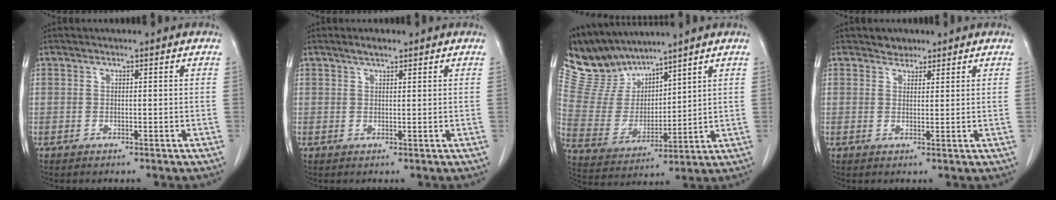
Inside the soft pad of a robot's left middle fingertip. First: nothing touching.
{"total": 1.7, "force": [1.4, 0.4, 0.9], "torque": [-0.022, 0.002, 0.026]}
{"total": 9.6, "force": [9.3, 2.4, 0.8], "torque": [-0.039, 0.007, 0.209]}
{"total": 2.0, "force": [1.6, 1.1, 0.1], "torque": [-0.002, 0.000, 0.025]}